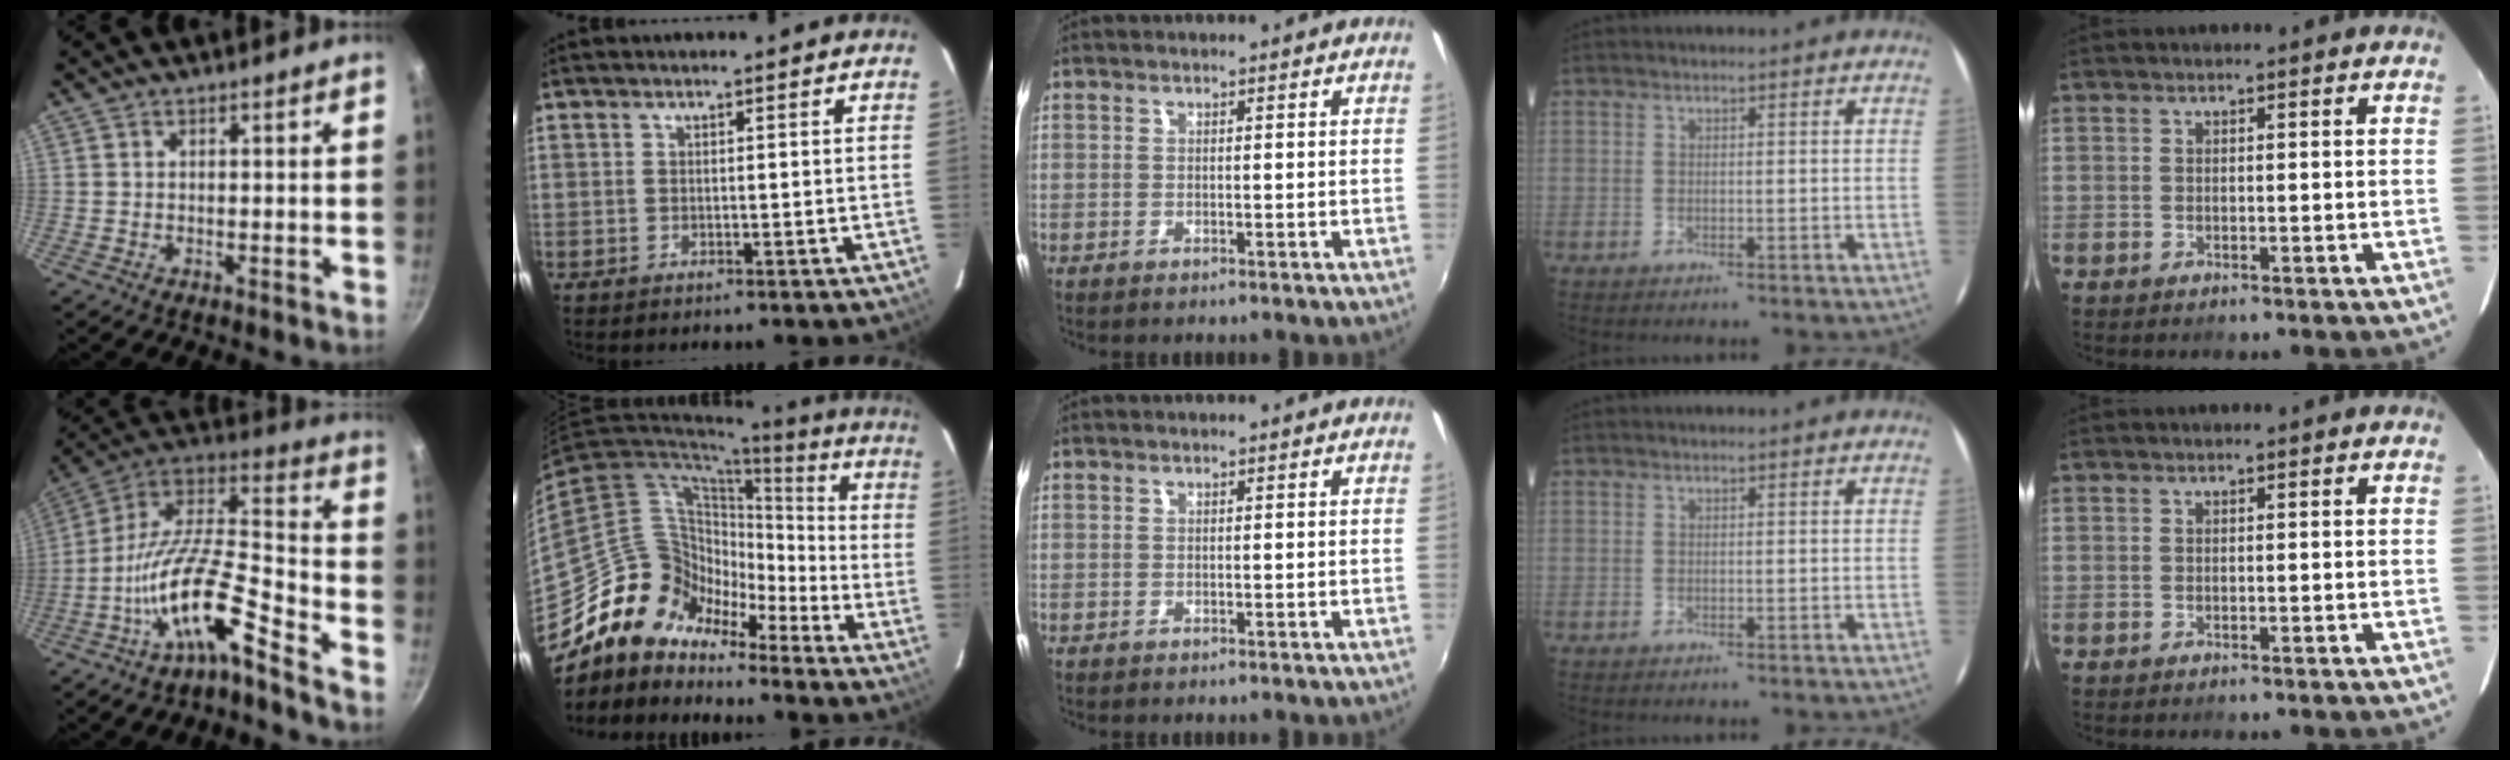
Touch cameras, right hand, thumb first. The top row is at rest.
{"thumb": {"total": 16.5, "force": [-9.3, 4.2, 12.9], "torque": [-0.227, 0.076, -0.188]}, "index": {"total": 14.1, "force": [-11.1, 8.4, 2.7], "torque": [-0.044, 0.045, -0.199]}}